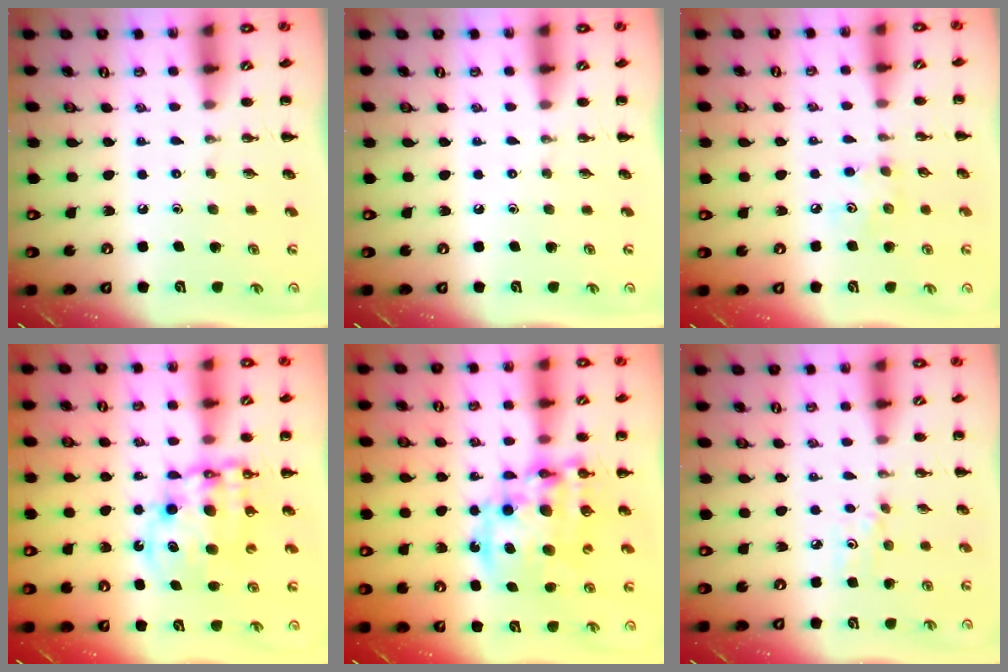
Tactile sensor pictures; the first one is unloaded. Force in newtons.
{"total": 0.0}
{"total": 3.9, "press": 3.8, "slide": 0.6}
{"total": 13.1, "press": 12.8, "slide": 2.9}
{"total": 16.5, "press": 16.1, "slide": 3.6}
{"total": 3.0, "press": 2.8, "slide": 1.1}